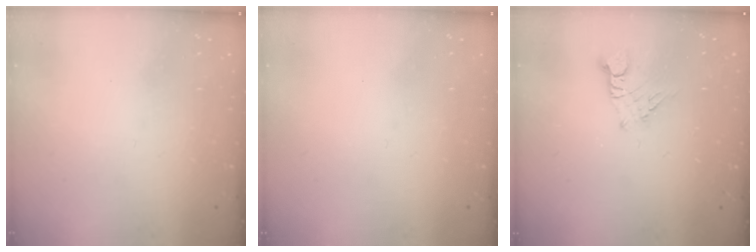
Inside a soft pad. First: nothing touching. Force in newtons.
{"total": 0.0}
{"total": 2.5, "press": 2.5, "slide": 0.3}